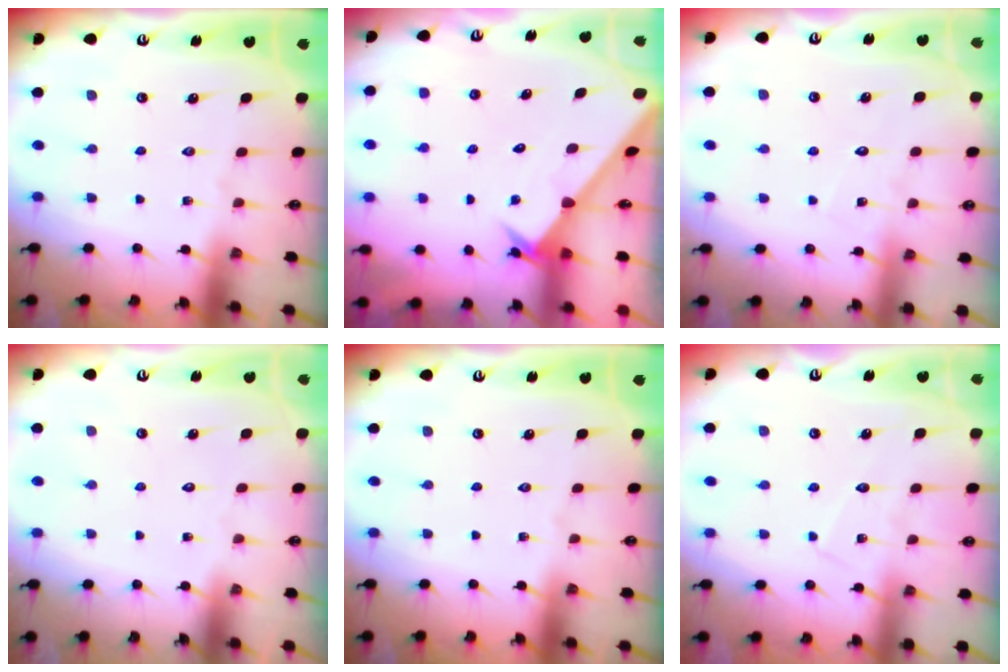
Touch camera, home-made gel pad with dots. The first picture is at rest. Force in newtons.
{"total": 2.6, "press": 2.6, "slide": 0.2}
{"total": 4.2, "press": 4.2, "slide": 0.4}
{"total": 1.7, "press": 1.6, "slide": 0.2}
{"total": 0.0}
{"total": 5.6, "press": 5.6, "slide": 0.4}